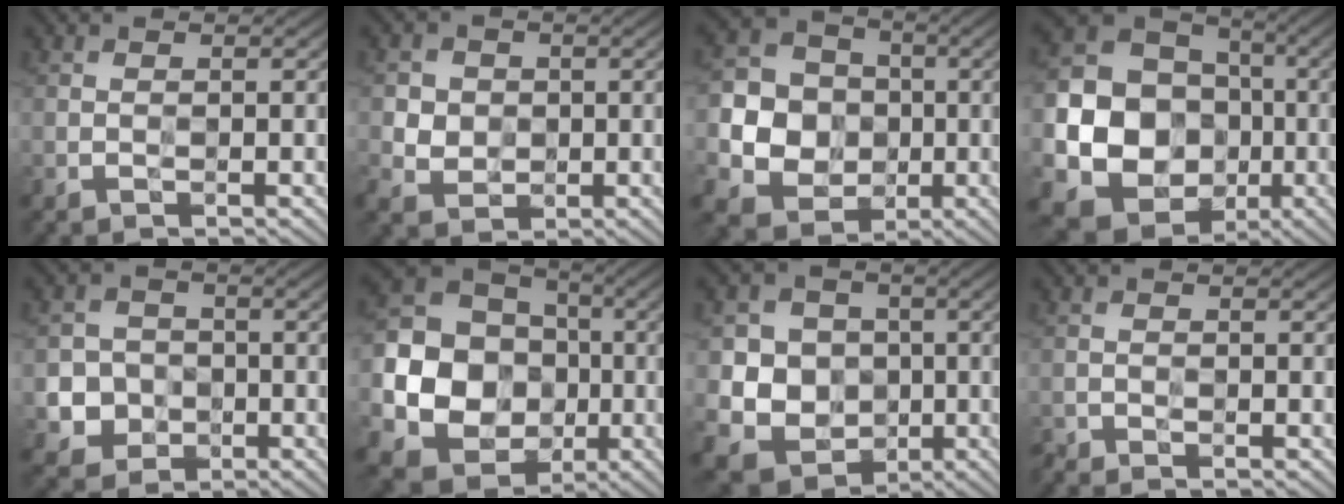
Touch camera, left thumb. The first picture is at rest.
{"total": 4.3, "force": [0.4, 4.1, 1.5], "torque": [-0.052, 0.001, 0.001]}
{"total": 12.1, "force": [-1.6, 10.8, 5.2], "torque": [-0.147, -0.013, -0.049]}
{"total": 20.9, "force": [-4.0, 18.7, 8.4], "torque": [-0.209, -0.025, -0.092]}
{"total": 5.5, "force": [-1.4, 5.1, 1.5], "torque": [-0.036, -0.008, -0.049]}
{"total": 20.7, "force": [-3.9, 18.3, 8.9], "torque": [-0.245, -0.015, -0.089]}
{"total": 10.4, "force": [-1.0, 9.6, 4.1], "torque": [-0.108, -0.020, -0.039]}
{"total": 0.9, "force": [-0.9, 0.0, -0.1], "torque": [-0.001, -0.001, -0.020]}